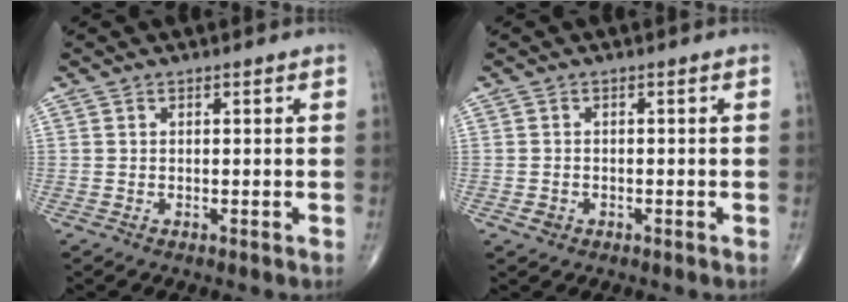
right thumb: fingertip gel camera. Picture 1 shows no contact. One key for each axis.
{"total": 1.4, "fx": -0.6, "fy": 1.1, "fz": 0.5, "tx": -0.005, "ty": 0.006, "tz": -0.009}